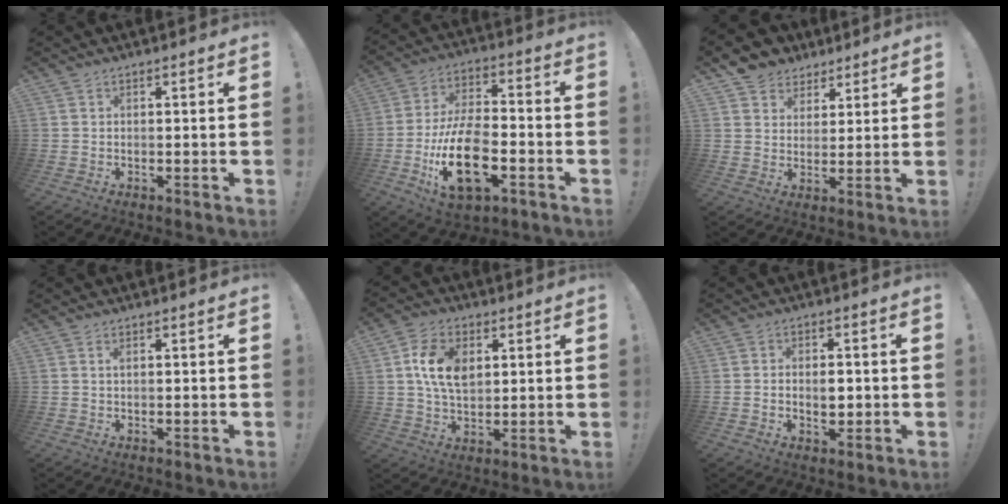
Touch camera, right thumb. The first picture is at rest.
{"total": 19.8, "force": [-6.4, 10.8, 15.3], "torque": [-0.283, 0.030, -0.102]}
{"total": 7.6, "force": [4.9, 5.8, 0.8], "torque": [-0.017, -0.031, 0.100]}
{"total": 0.6, "force": [0.3, 0.2, 0.6], "torque": [-0.006, 0.000, 0.003]}
{"total": 11.8, "force": [3.3, 7.9, 8.2], "torque": [-0.144, 0.004, 0.060]}
{"total": 4.7, "force": [-0.6, 3.4, 3.2], "torque": [-0.034, 0.003, -0.013]}